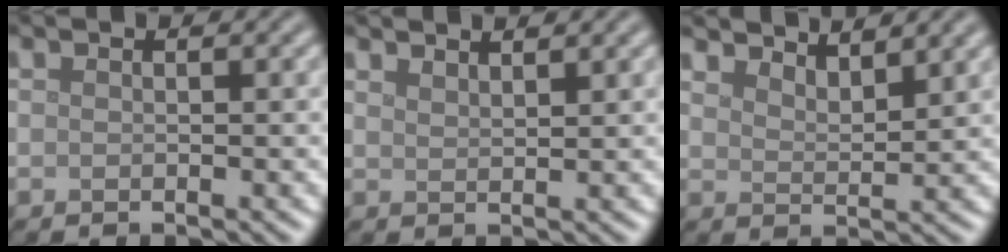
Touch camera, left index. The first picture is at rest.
{"total": 1.9, "force": [1.8, 0.4, 0.6], "torque": [-0.002, 0.003, 0.025]}
{"total": 4.6, "force": [4.3, 0.8, 1.3], "torque": [-0.018, 0.001, 0.055]}